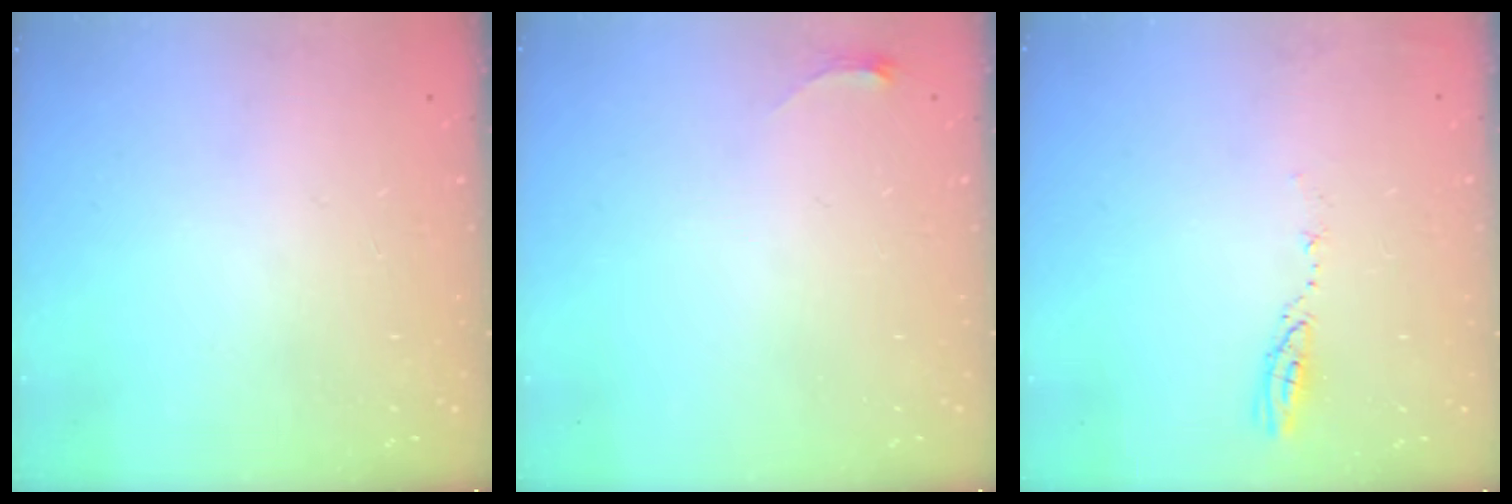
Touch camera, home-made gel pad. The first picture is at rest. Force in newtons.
{"total": 2.8, "press": 2.8, "slide": 0.4}
{"total": 4.0, "press": 3.9, "slide": 0.4}